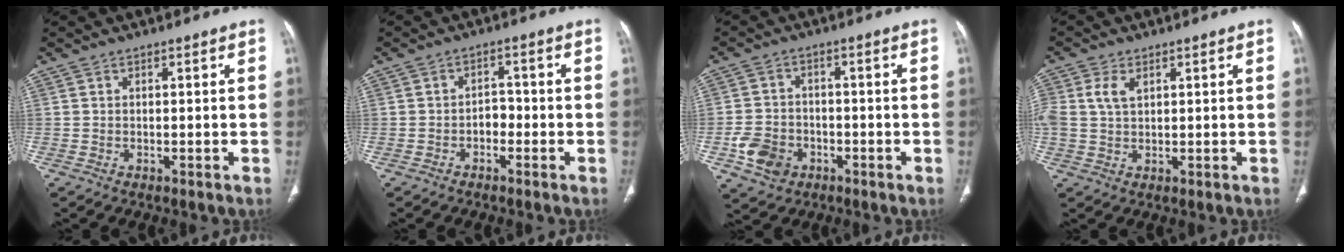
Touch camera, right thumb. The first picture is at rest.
{"total": 2.7, "force": [-1.2, 1.9, 1.4], "torque": [-0.006, 0.017, -0.024]}
{"total": 7.3, "force": [-2.9, 5.8, 3.3], "torque": [-0.050, 0.018, -0.048]}
{"total": 4.4, "force": [1.5, 2.8, 3.1], "torque": [-0.067, 0.004, 0.033]}